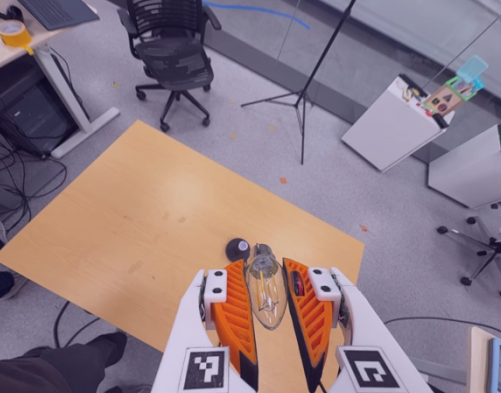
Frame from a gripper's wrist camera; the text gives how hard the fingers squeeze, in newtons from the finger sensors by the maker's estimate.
{"total": 14.7, "left": 15.8, "right": 13.6}